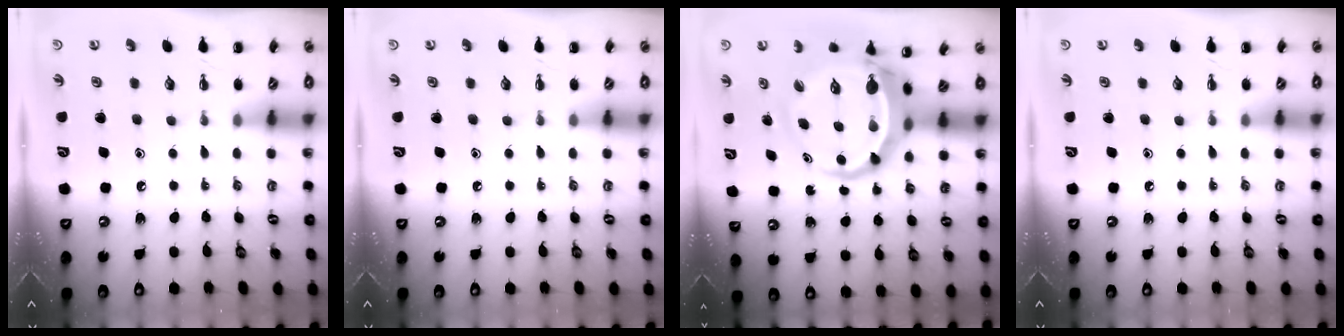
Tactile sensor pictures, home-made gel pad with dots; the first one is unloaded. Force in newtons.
{"total": 0.0}
{"total": 8.6, "press": 8.3, "slide": 2.4}
{"total": 0.0}